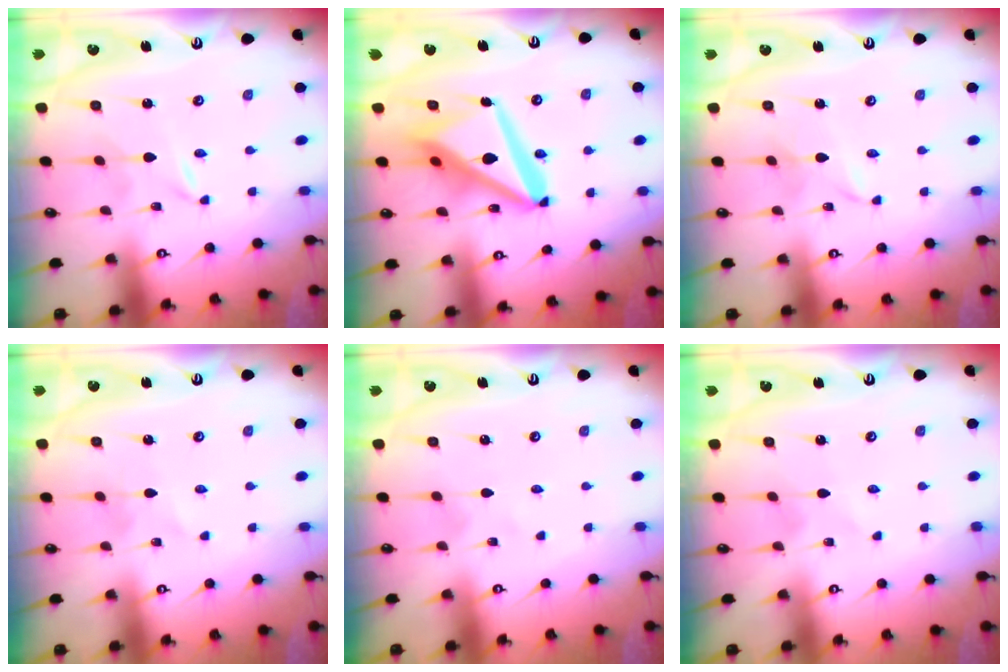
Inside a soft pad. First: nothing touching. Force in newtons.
{"total": 17.0, "press": 16.9, "slide": 2.0}
{"total": 1.2, "press": 1.1, "slide": 0.2}
{"total": 2.4, "press": 2.4, "slide": 0.2}
{"total": 1.3, "press": 1.3, "slide": 0.2}
{"total": 2.2, "press": 2.2, "slide": 0.3}